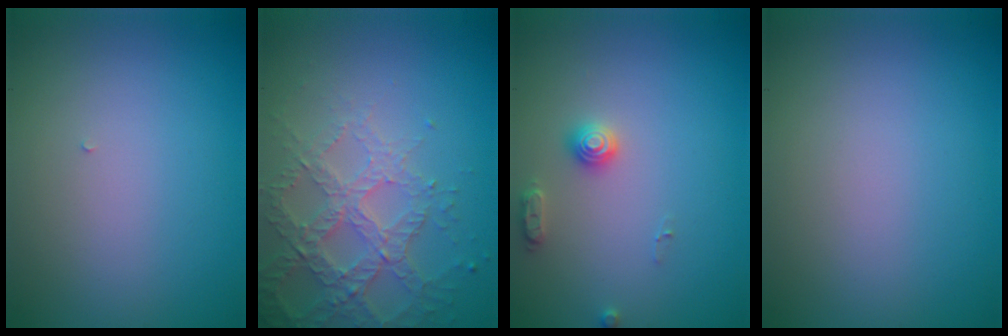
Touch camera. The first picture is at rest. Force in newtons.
{"total": 4.1, "press": 4.0, "slide": 0.9}
{"total": 2.0, "press": 2.0, "slide": 0.3}
{"total": 0.0}